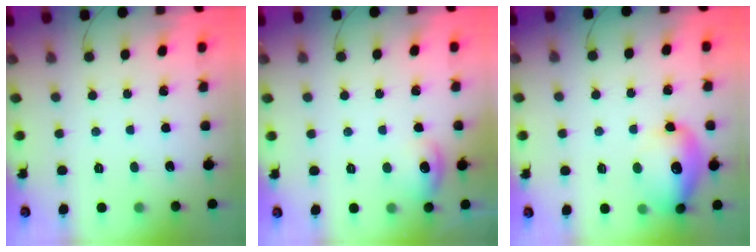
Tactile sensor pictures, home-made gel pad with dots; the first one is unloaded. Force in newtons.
{"total": 6.8, "press": 6.6, "slide": 1.7}
{"total": 14.1, "press": 14.1, "slide": 0.9}